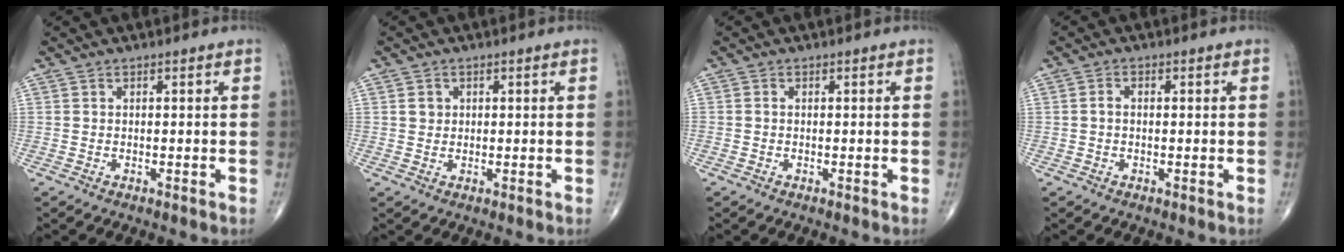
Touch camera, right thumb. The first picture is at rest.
{"total": 1.8, "force": [0.5, 1.6, 0.6], "torque": [-0.004, -0.001, 0.008]}
{"total": 0.0}
{"total": 1.5, "force": [0.0, 1.0, 1.1], "torque": [-0.020, 0.008, -0.002]}